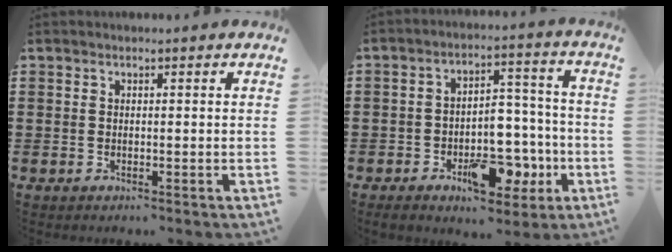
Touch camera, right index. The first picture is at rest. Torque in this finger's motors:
{"motor_torque": [2.14, 0.00, 1.05, 0.15]}